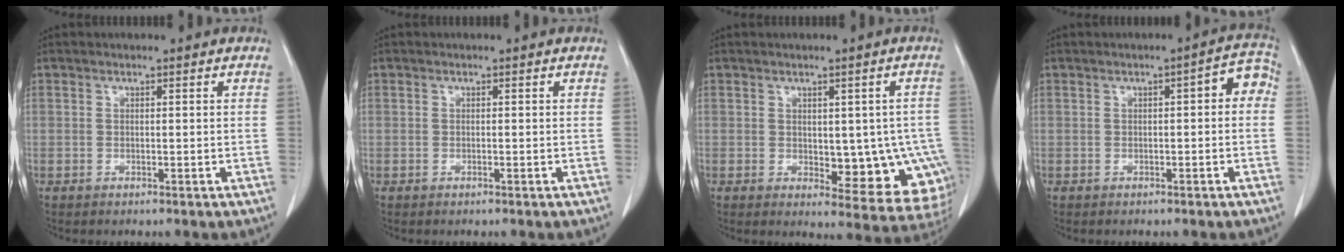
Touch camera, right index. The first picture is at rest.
{"total": 0.0}
{"total": 11.7, "force": [-1.7, 5.6, 10.1], "torque": [-0.085, 0.007, -0.007]}
{"total": 4.0, "force": [0.2, 1.4, 3.8], "torque": [-0.038, 0.026, -0.004]}